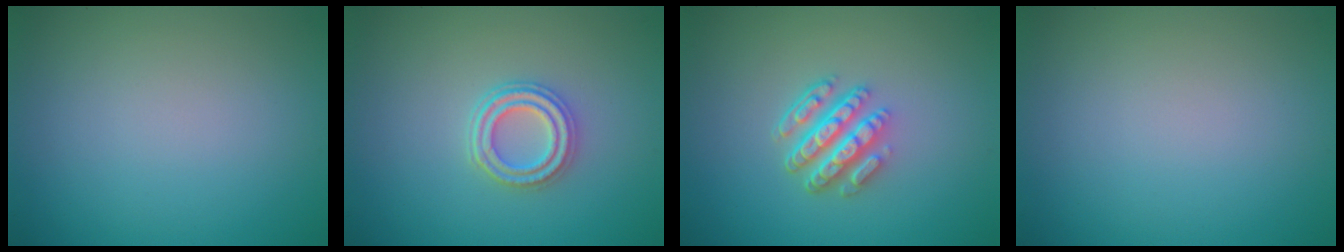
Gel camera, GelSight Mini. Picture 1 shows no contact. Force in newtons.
{"total": 2.9, "press": 2.5, "slide": 1.4}
{"total": 4.8, "press": 3.5, "slide": 3.2}
{"total": 0.0}